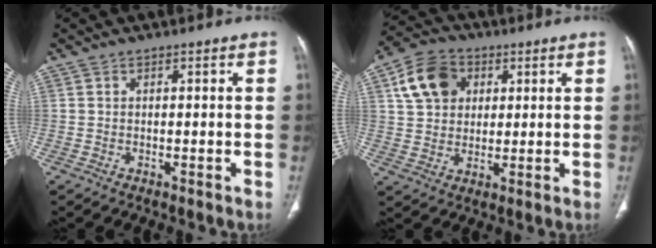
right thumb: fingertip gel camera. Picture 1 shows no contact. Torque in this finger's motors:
{"motor_torque": [-0.63, 0.74, 0.11, -0.02, 0.05]}